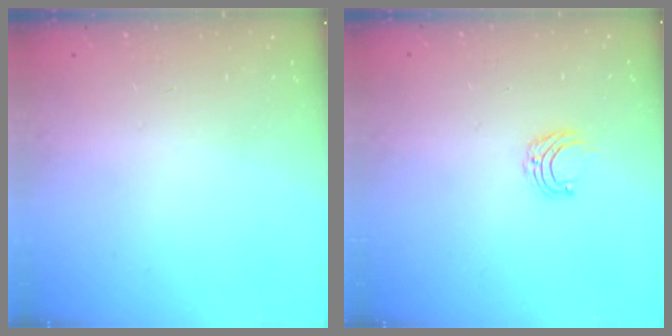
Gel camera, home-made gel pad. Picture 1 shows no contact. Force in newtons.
{"total": 4.9, "press": 4.8, "slide": 0.5}